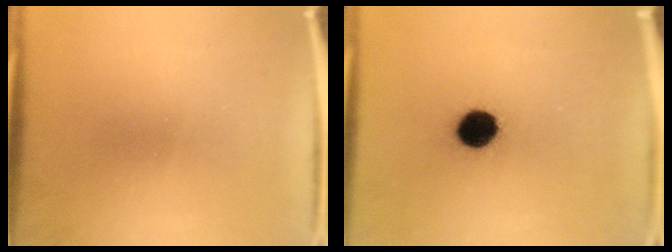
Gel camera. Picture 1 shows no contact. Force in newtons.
{"total": 7.9}